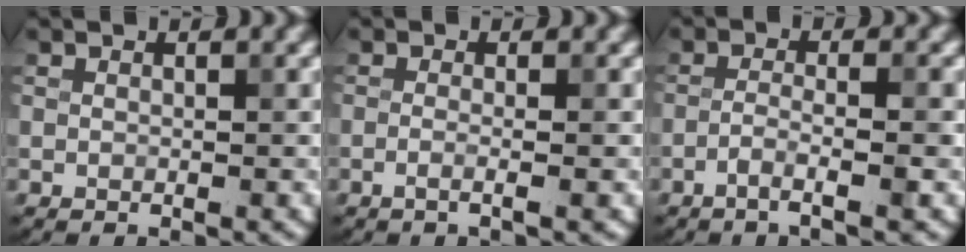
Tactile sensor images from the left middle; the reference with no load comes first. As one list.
[{"total": 1.9, "force": [-0.3, 0.7, 1.8], "torque": [-0.020, -0.003, -0.020]}, {"total": 2.7, "force": [-1.3, 0.3, 2.3], "torque": [-0.036, 0.007, -0.037]}]